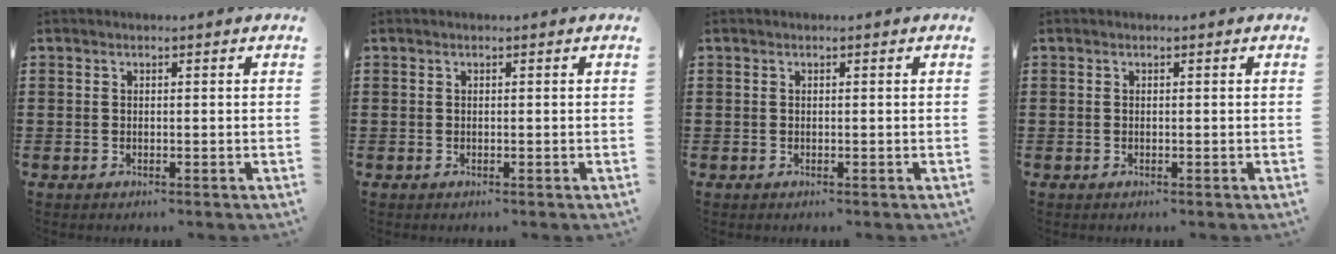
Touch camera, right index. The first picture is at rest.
{"total": 0.0}
{"total": 0.0}
{"total": 0.0}